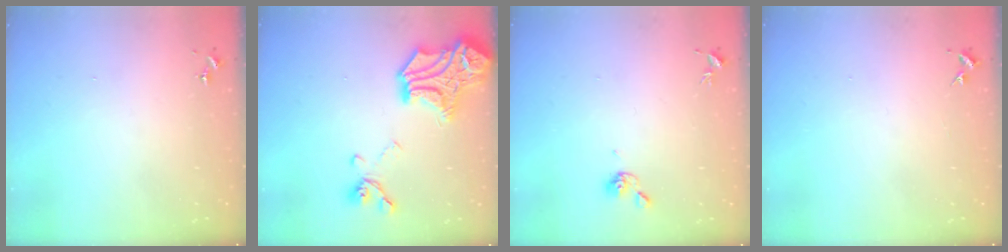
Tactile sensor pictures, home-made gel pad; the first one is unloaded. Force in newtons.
{"total": 22.8, "press": 22.8, "slide": 0.7}
{"total": 6.1, "press": 6.0, "slide": 1.2}
{"total": 2.7, "press": 2.7, "slide": 0.3}